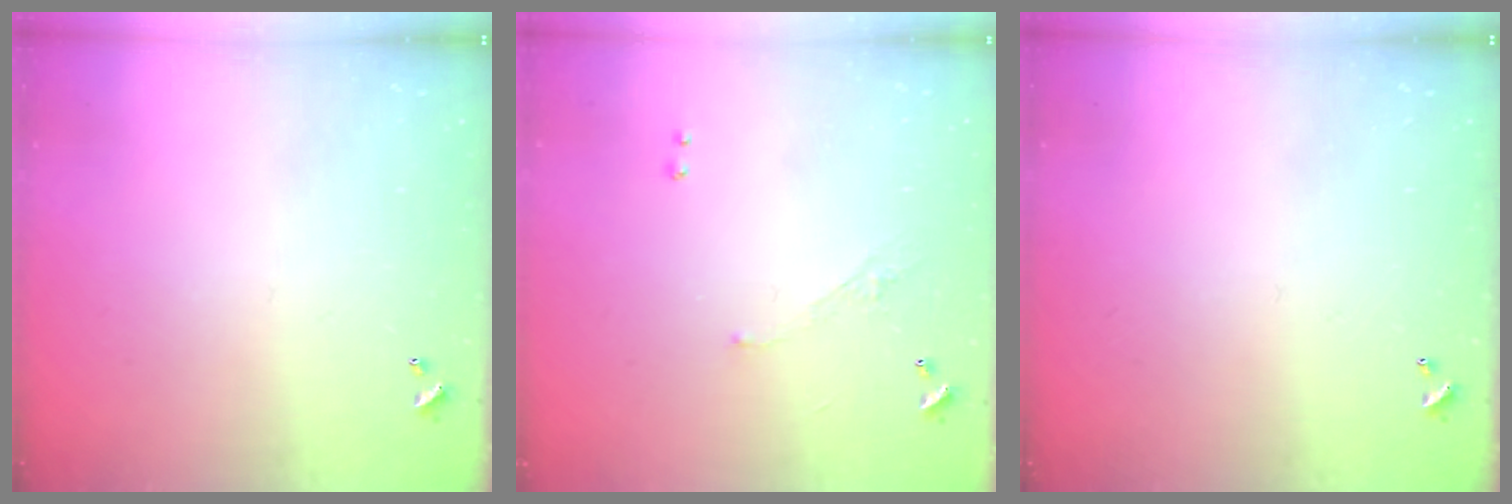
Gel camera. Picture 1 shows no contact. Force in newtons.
{"total": 3.1, "press": 3.1, "slide": 0.7}
{"total": 0.0}